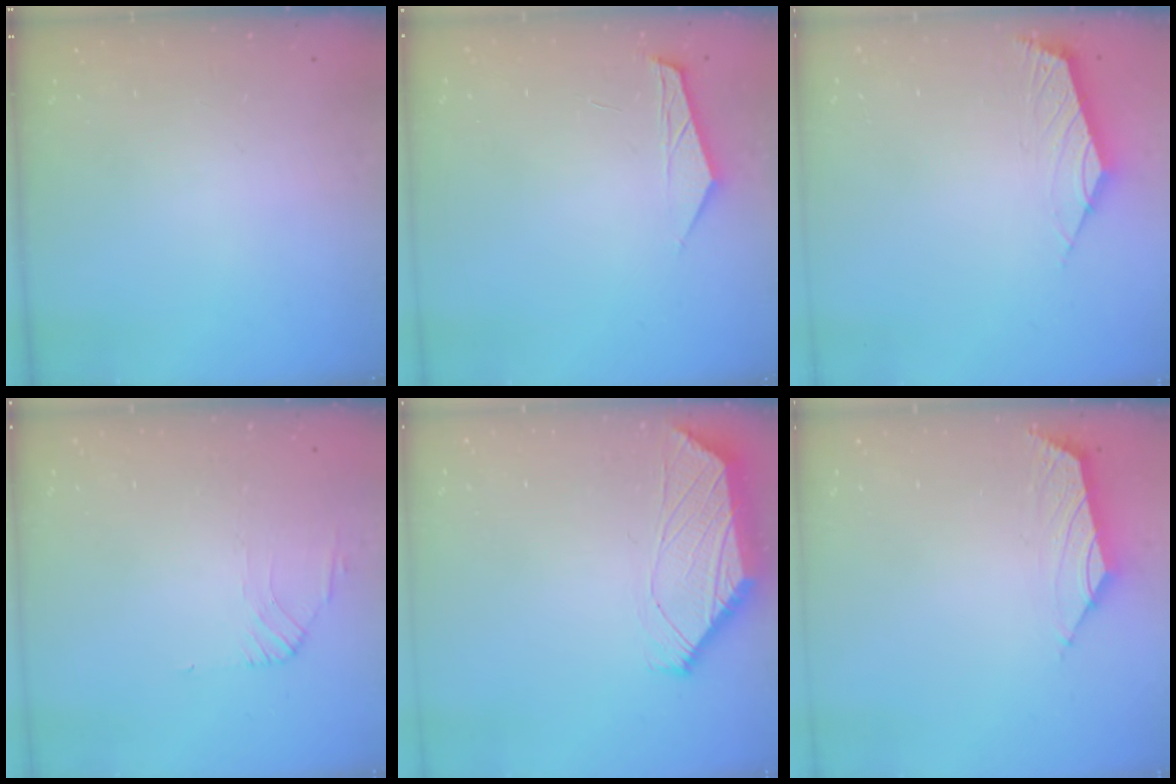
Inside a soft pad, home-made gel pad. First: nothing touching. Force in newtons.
{"total": 2.7, "press": 2.7, "slide": 0.4}
{"total": 2.5, "press": 2.4, "slide": 0.7}
{"total": 1.3, "press": 1.2, "slide": 0.4}
{"total": 1.0, "press": 0.9, "slide": 0.5}
{"total": 1.6, "press": 1.4, "slide": 0.7}